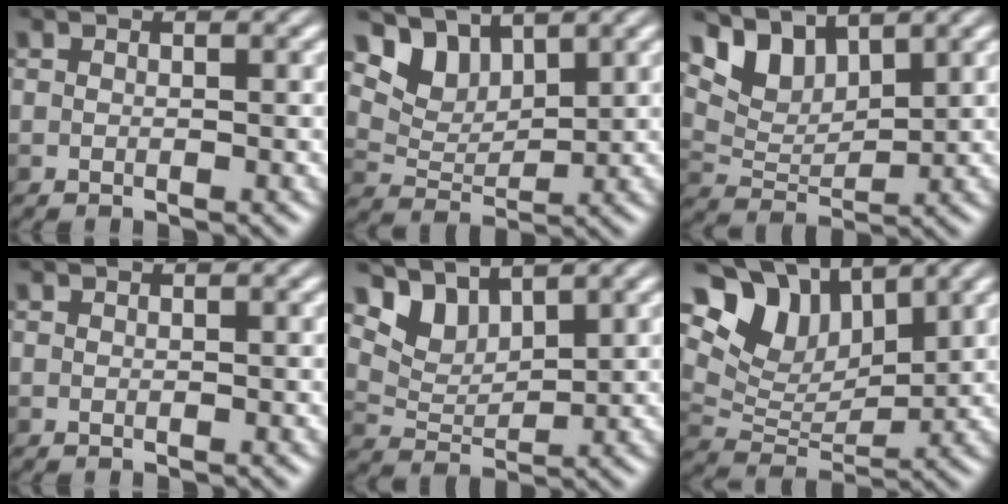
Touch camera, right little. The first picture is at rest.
{"total": 4.7, "force": [3.7, 2.2, 1.9], "torque": [-0.046, -0.008, 0.074]}
{"total": 4.6, "force": [3.6, 1.9, 2.0], "torque": [-0.046, -0.007, 0.067]}
{"total": 0.0}
{"total": 3.8, "force": [3.2, 1.6, 1.4], "torque": [-0.037, -0.008, 0.063]}
{"total": 9.0, "force": [5.7, 4.8, 5.1], "torque": [-0.106, 0.005, 0.107]}